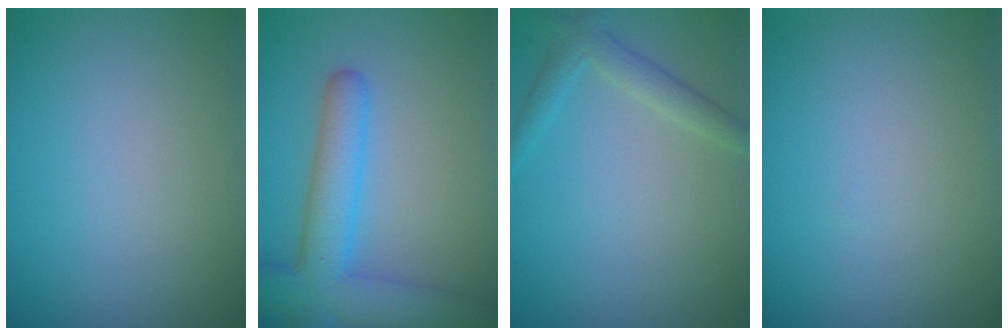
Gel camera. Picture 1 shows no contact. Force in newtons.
{"total": 6.0, "press": 6.0, "slide": 0.2}
{"total": 2.0, "press": 2.0, "slide": 0.1}
{"total": 0.0}